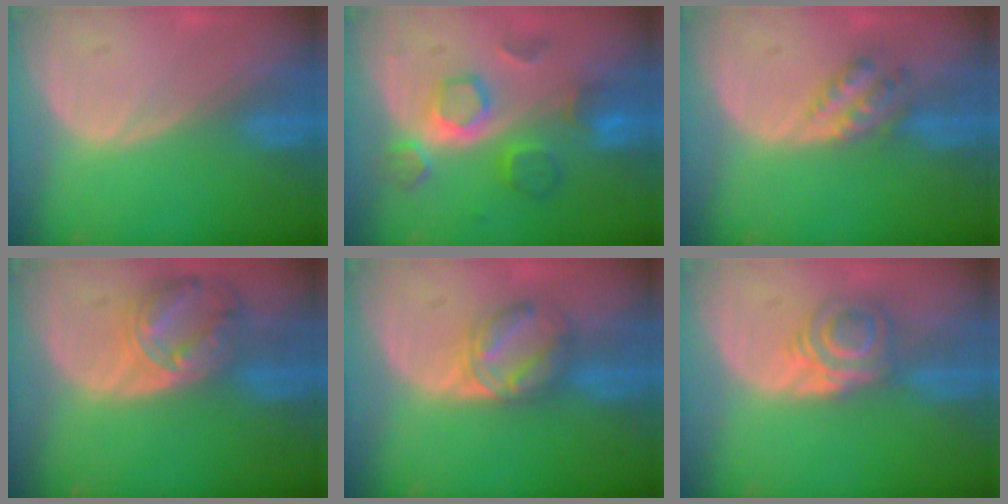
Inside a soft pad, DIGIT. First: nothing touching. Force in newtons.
{"total": 8.2, "press": 7.7, "slide": 2.9}
{"total": 4.5, "press": 4.0, "slide": 2.0}
{"total": 8.1, "press": 7.1, "slide": 4.0}
{"total": 5.7, "press": 5.7, "slide": 0.7}
{"total": 6.3, "press": 5.4, "slide": 3.2}